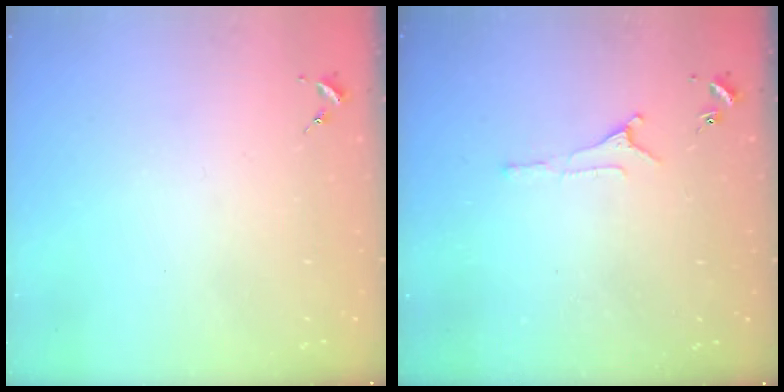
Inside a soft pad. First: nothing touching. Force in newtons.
{"total": 4.6, "press": 4.6, "slide": 0.3}